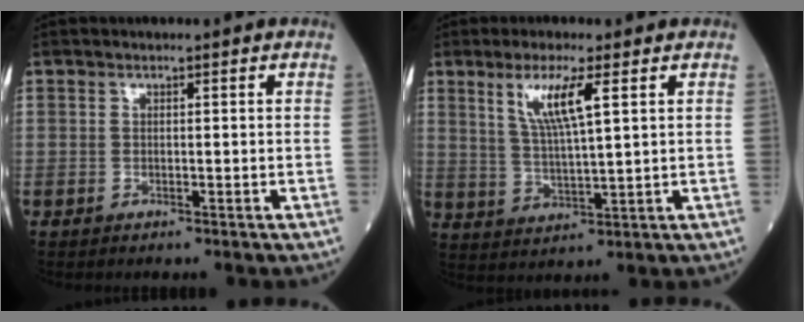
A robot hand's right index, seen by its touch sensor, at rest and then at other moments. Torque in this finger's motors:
{"motor_torque": [0.96, 0.81, 0.43, 0.13]}